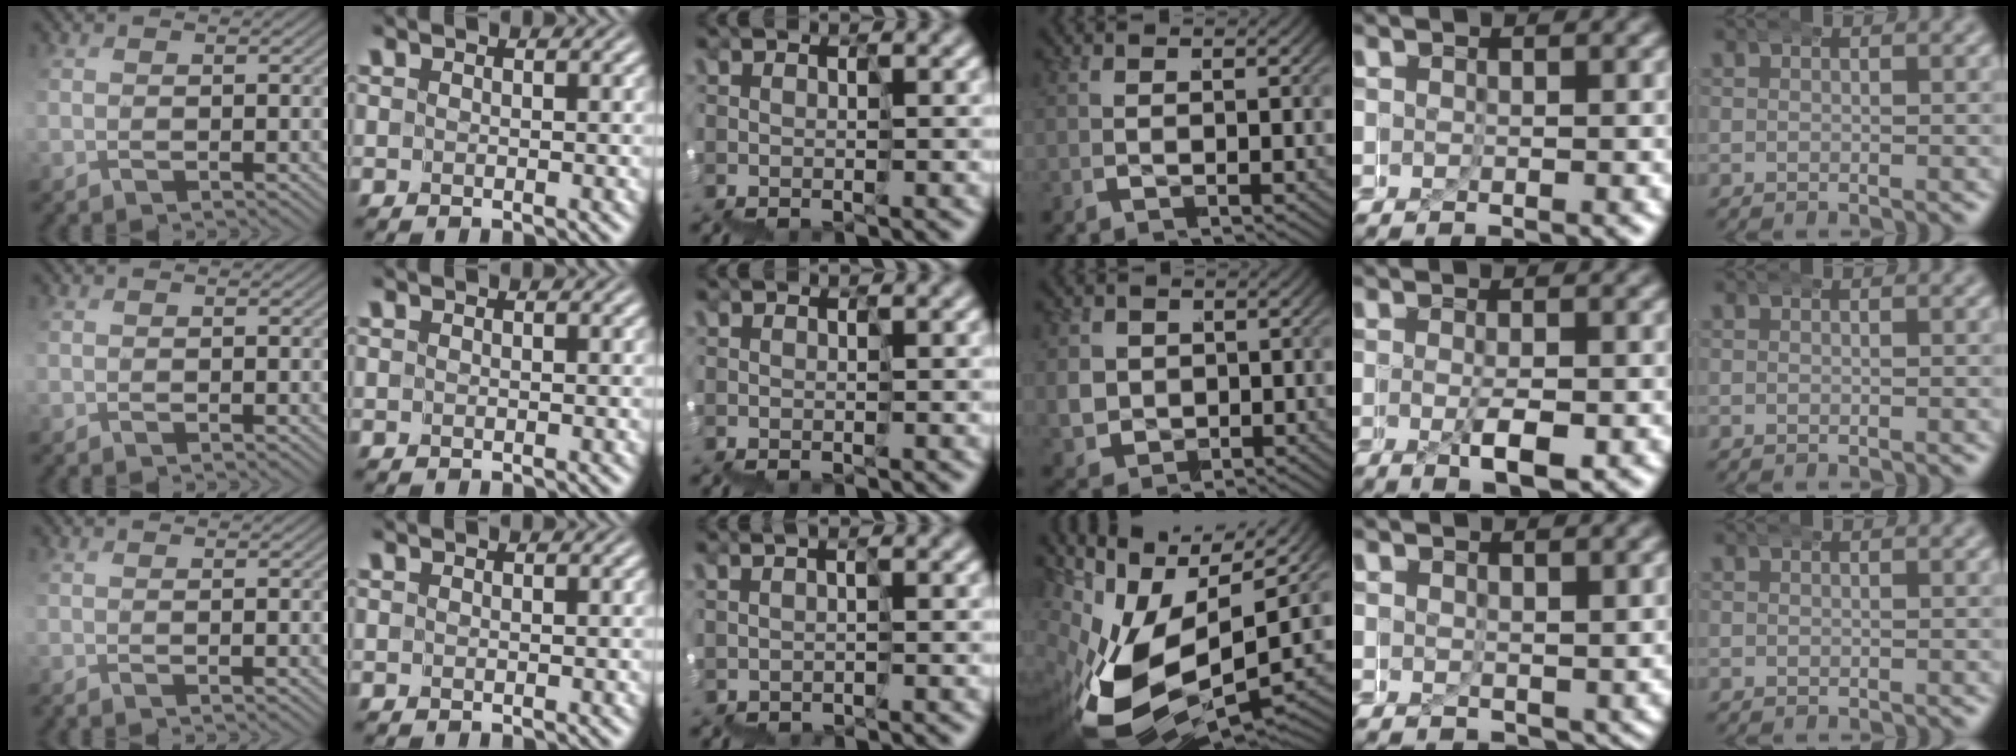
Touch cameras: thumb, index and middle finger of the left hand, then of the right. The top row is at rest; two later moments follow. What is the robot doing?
{"motion": "wrap", "object": "ethernet cable"}